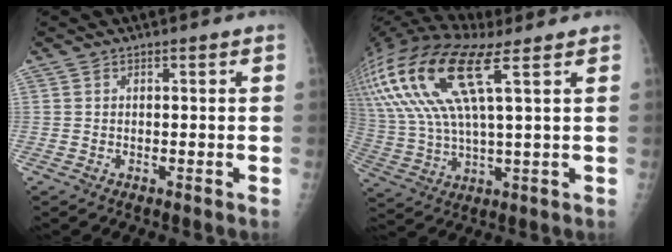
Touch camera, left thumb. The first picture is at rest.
{"total": 23.5, "force": [9.5, 7.3, 20.2], "torque": [-0.462, 0.014, 0.181]}